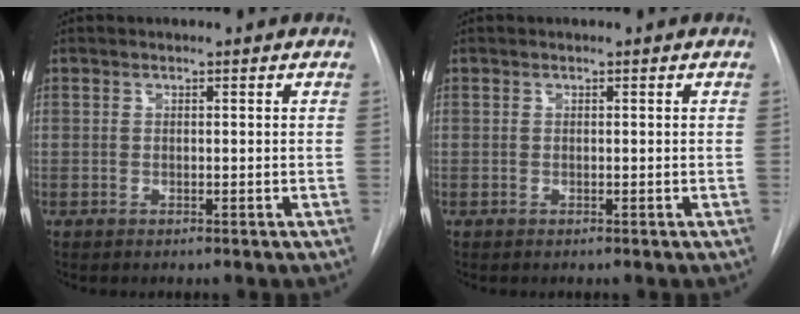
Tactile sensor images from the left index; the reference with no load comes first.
{"total": 0.0}